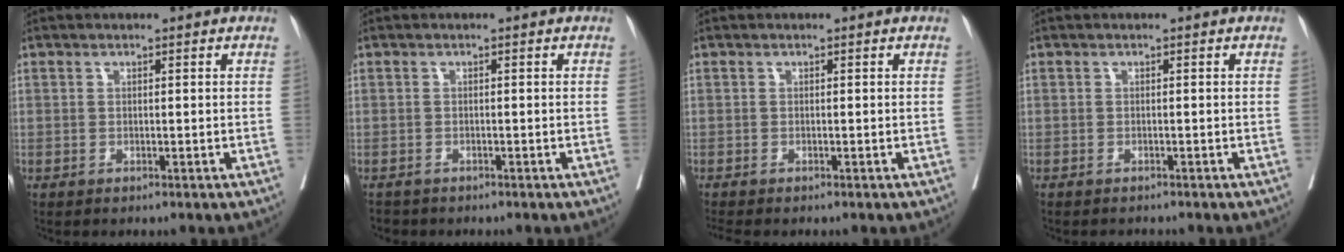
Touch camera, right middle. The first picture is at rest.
{"total": 1.7, "force": [-1.5, 0.9, 0.0], "torque": [-0.006, -0.002, -0.024]}
{"total": 1.1, "force": [-1.0, 0.1, 0.3], "torque": [-0.010, -0.004, -0.020]}
{"total": 1.2, "force": [-1.1, 0.5, -0.1], "torque": [-0.004, -0.003, -0.019]}